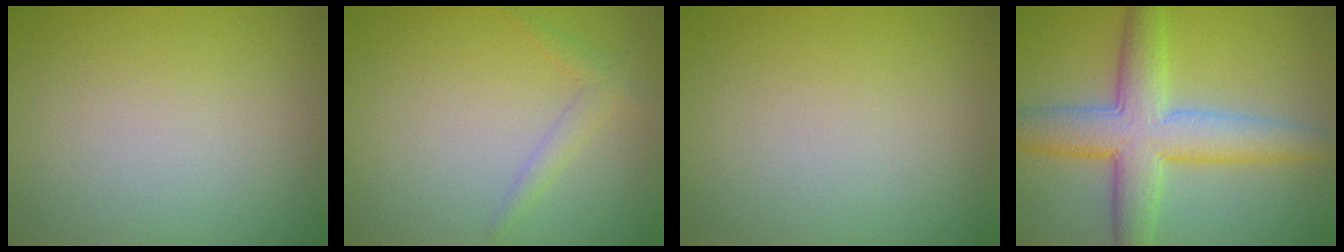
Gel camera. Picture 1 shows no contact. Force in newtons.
{"total": 1.4, "press": 1.4, "slide": 0.1}
{"total": 0.0}
{"total": 7.5, "press": 7.5, "slide": 0.1}